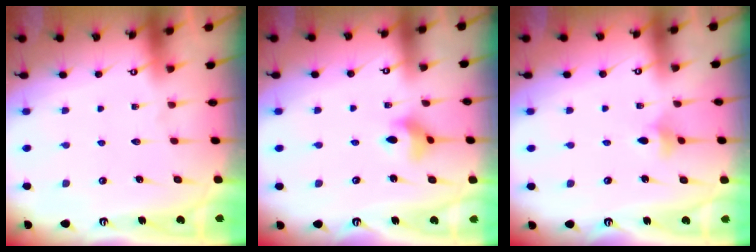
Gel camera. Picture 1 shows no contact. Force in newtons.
{"total": 5.5, "press": 5.4, "slide": 0.7}
{"total": 3.4, "press": 3.4, "slide": 0.7}